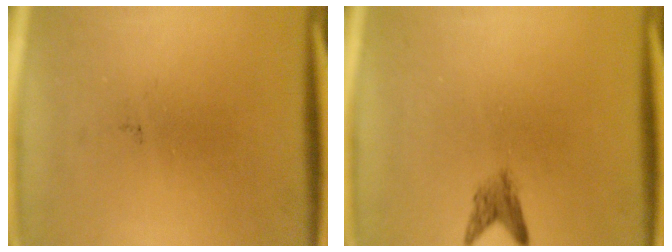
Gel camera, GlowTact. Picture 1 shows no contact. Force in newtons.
{"total": 2.0}